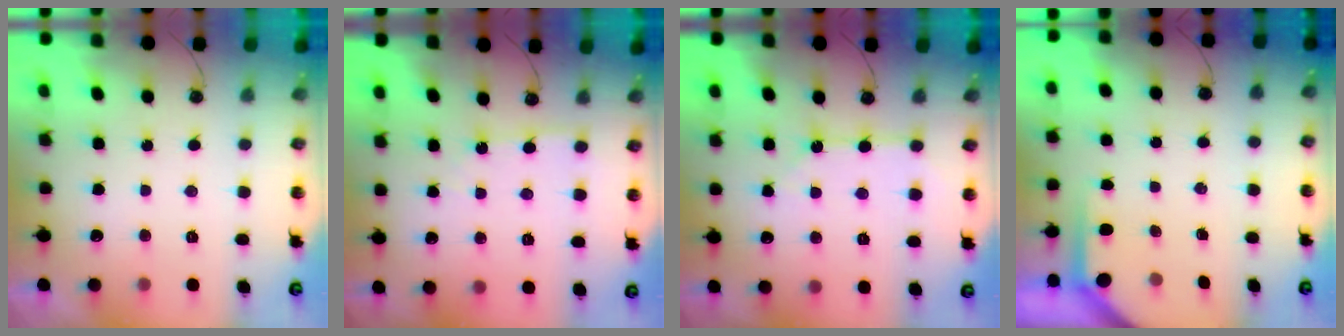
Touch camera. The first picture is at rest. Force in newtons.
{"total": 2.7, "press": 2.7, "slide": 0.4}
{"total": 4.0, "press": 4.0, "slide": 0.4}
{"total": 3.3, "press": 3.3, "slide": 0.3}